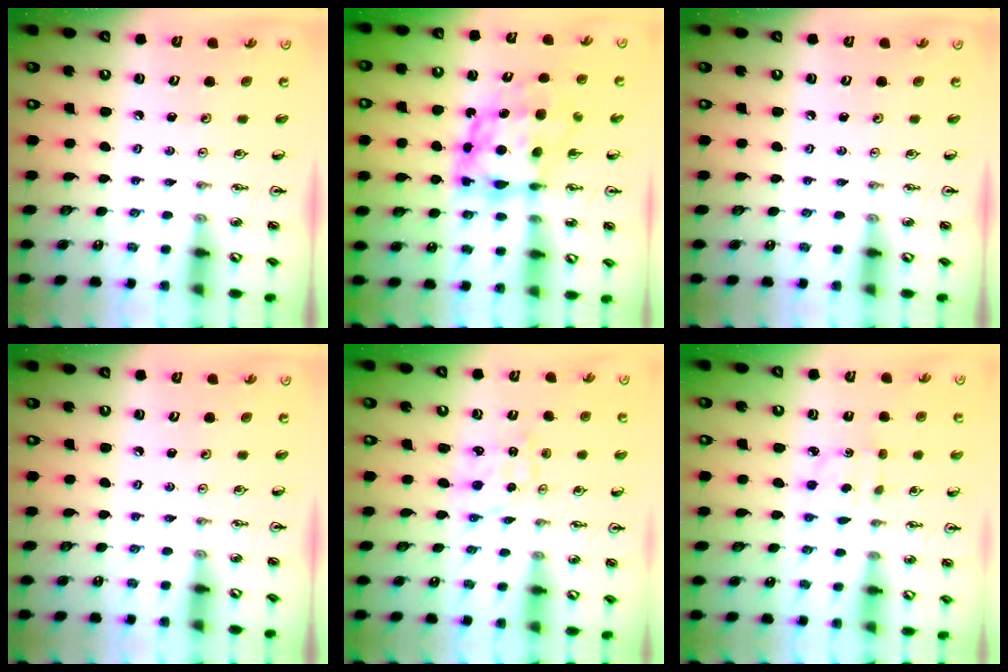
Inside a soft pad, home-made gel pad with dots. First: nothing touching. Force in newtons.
{"total": 9.6, "press": 9.6, "slide": 1.1}
{"total": 0.0}
{"total": 0.0}
{"total": 1.5, "press": 1.5, "slide": 0.1}
{"total": 2.9, "press": 2.8, "slide": 0.8}